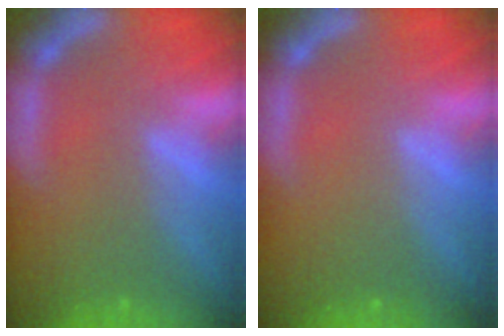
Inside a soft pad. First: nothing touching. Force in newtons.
{"total": 0.0}